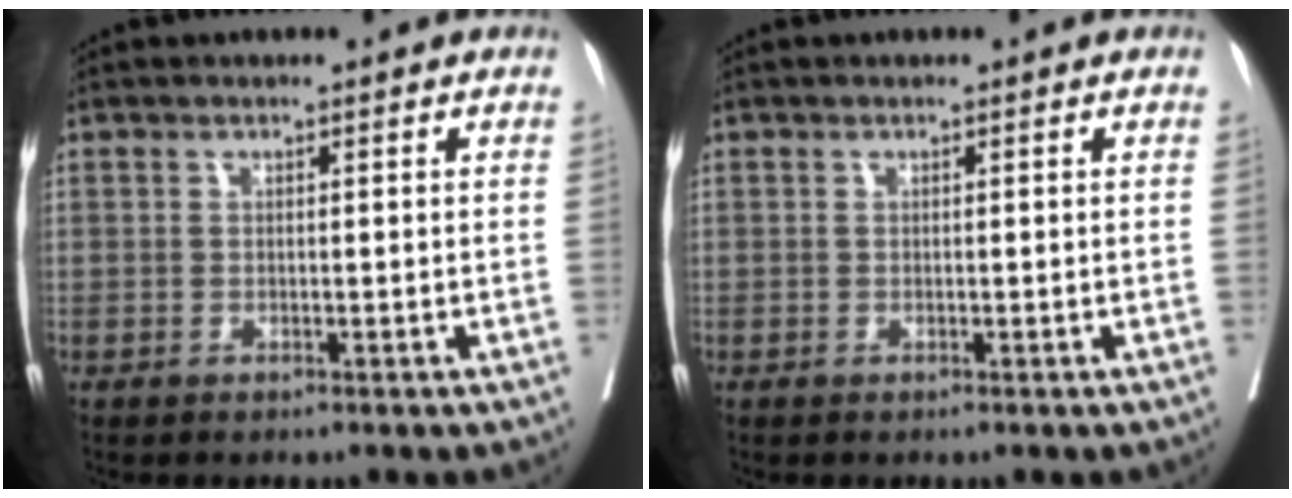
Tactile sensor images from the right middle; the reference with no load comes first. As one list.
[{"total": 0.0}]